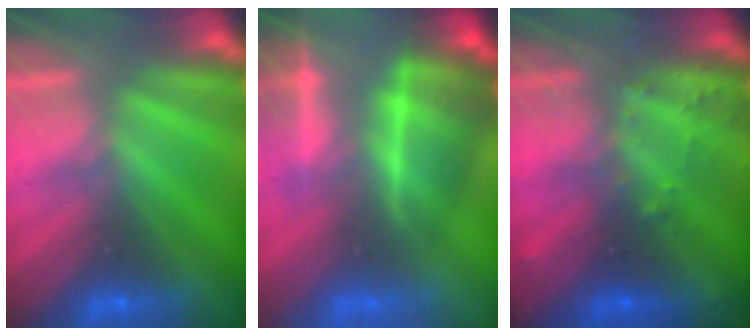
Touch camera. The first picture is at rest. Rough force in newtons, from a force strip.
{"total": 5.7}
{"total": 3.0}